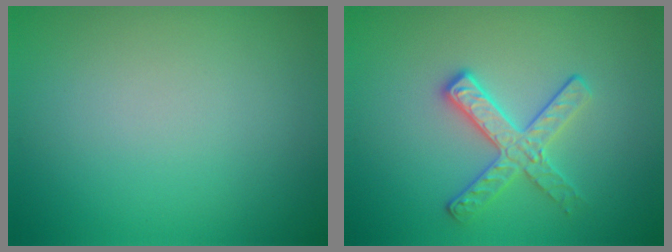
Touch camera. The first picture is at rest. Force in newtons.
{"total": 2.8, "press": 2.7, "slide": 0.7}